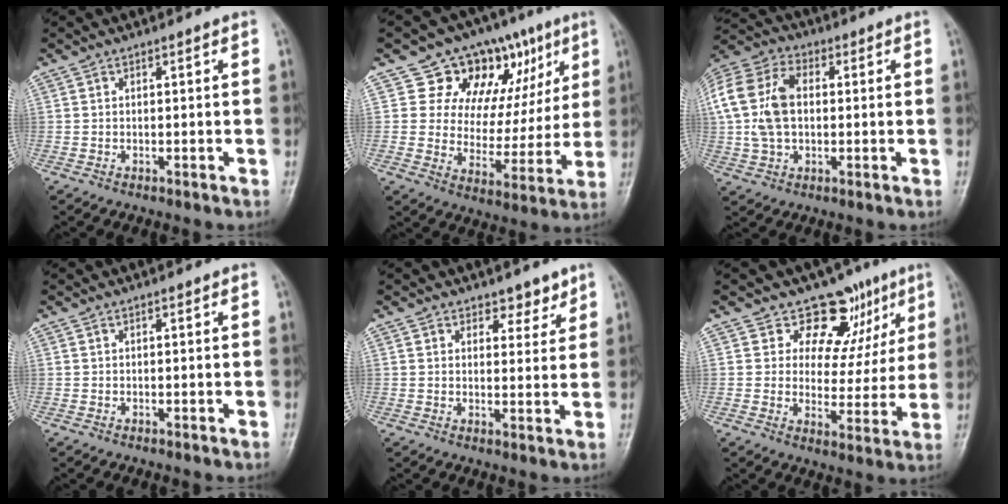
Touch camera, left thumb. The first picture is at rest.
{"total": 17.0, "force": [8.4, 11.9, 8.7], "torque": [-0.053, -0.014, 0.129]}
{"total": 16.9, "force": [1.6, 11.5, 12.3], "torque": [-0.277, 0.025, 0.027]}
{"total": 0.0}
{"total": 3.8, "force": [2.8, 2.3, 1.2], "torque": [0.013, -0.019, 0.040]}
{"total": 11.1, "force": [7.1, 7.7, 3.9], "torque": [-0.004, -0.032, 0.095]}